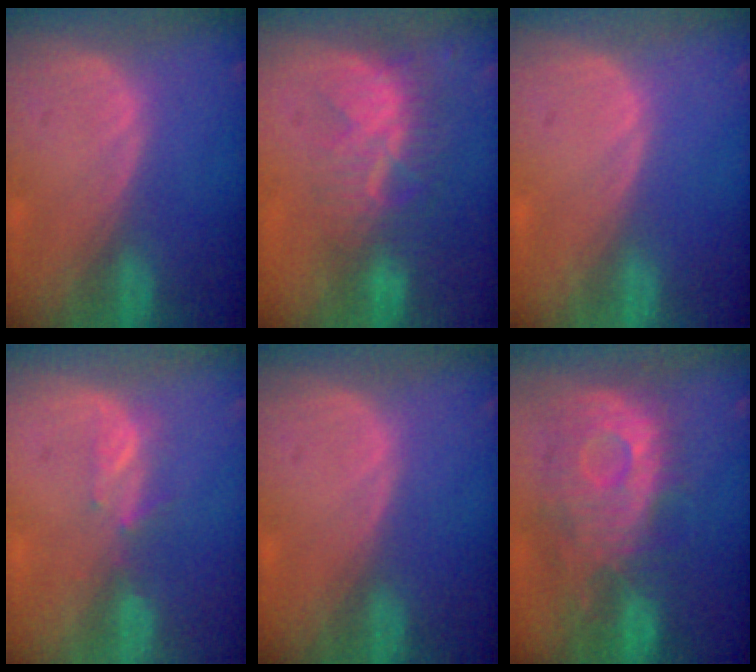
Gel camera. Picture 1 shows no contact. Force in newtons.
{"total": 8.5, "press": 7.6, "slide": 3.8}
{"total": 0.0}
{"total": 2.3, "press": 2.1, "slide": 0.8}
{"total": 0.0}
{"total": 11.2, "press": 10.3, "slide": 4.5}